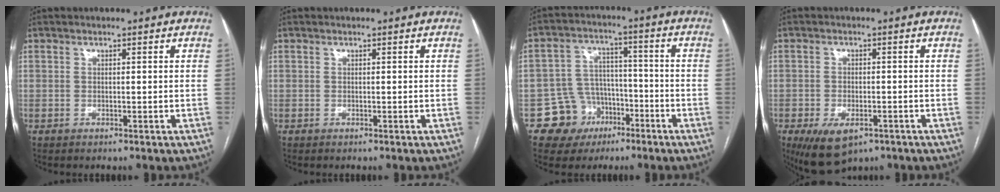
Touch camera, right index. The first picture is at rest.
{"total": 0.0}
{"total": 8.5, "force": [-4.1, 7.4, 0.7], "torque": [0.000, 0.030, -0.054]}
{"total": 7.5, "force": [-4.2, 3.9, 4.8], "torque": [-0.083, -0.008, -0.057]}